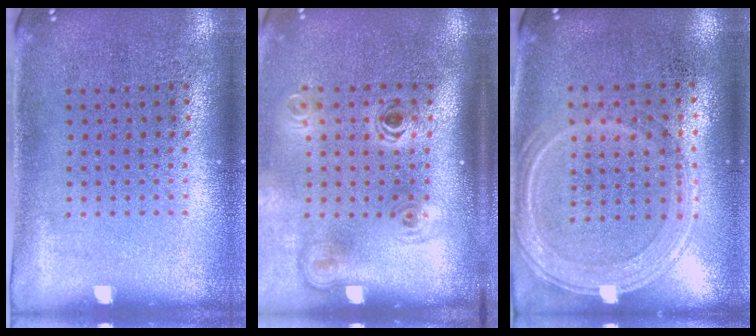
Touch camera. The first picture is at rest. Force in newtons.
{"total": 2.1, "press": 1.4, "slide": 1.6}
{"total": 1.2, "press": 1.2, "slide": 0.3}